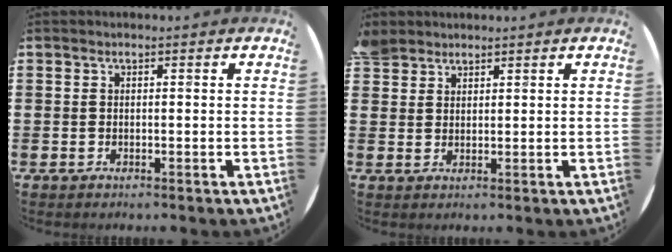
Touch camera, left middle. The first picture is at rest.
{"total": 2.5, "force": [2.3, 1.0, 0.0], "torque": [-0.006, 0.002, 0.047]}